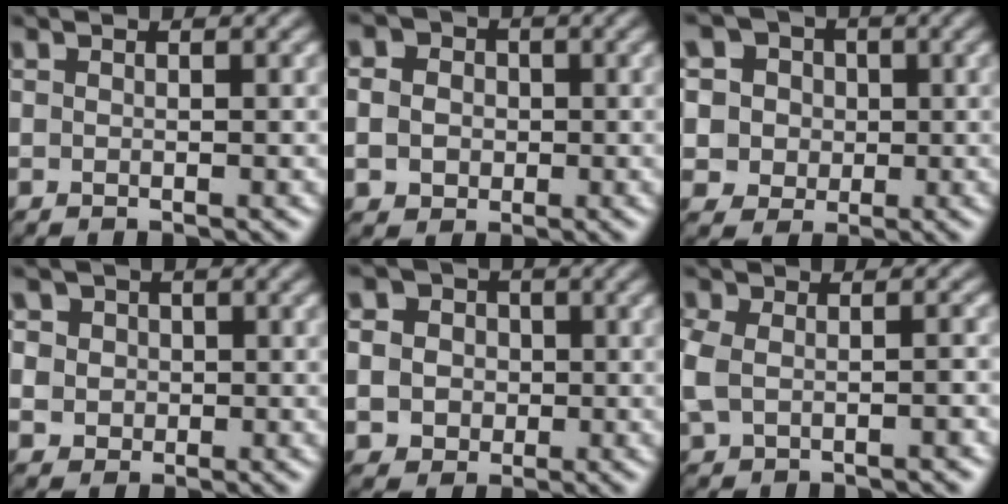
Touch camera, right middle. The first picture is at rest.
{"total": 6.2, "force": [1.8, 5.3, 2.7], "torque": [-0.057, 0.034, 0.004]}
{"total": 7.6, "force": [3.2, 6.4, 2.6], "torque": [-0.057, 0.022, 0.036]}
{"total": 5.8, "force": [2.6, 4.8, 2.1], "torque": [-0.049, 0.021, 0.028]}
{"total": 7.8, "force": [2.3, 6.9, 2.9], "torque": [-0.072, 0.034, 0.019]}
{"total": 3.4, "force": [-0.7, 2.0, 2.7], "torque": [-0.060, -0.003, -0.011]}